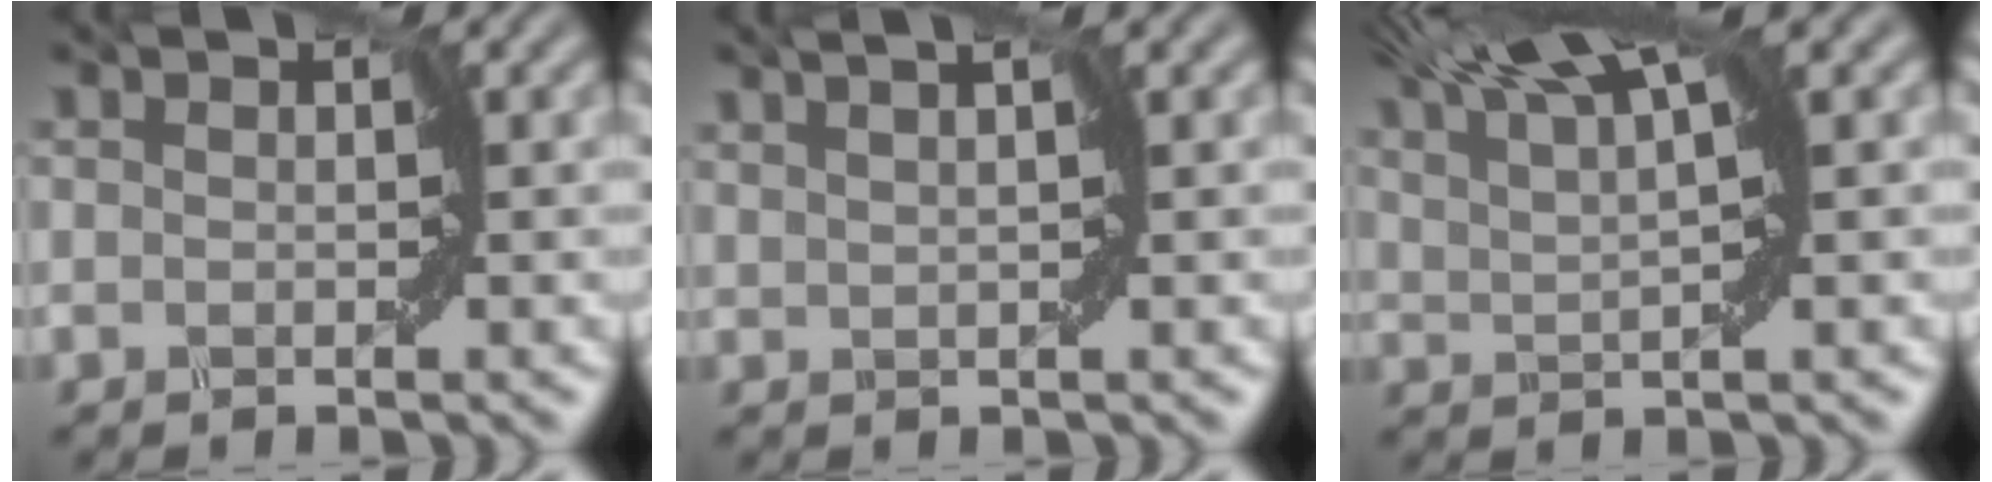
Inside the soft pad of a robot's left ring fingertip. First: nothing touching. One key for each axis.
{"total": 1.0, "fx": 0.6, "fy": -0.7, "fz": 0.1, "tx": -0.011, "ty": -0.004, "tz": 0.020}
{"total": 5.7, "fx": 4.5, "fy": 0.6, "fz": 3.4, "tx": -0.056, "ty": 0.023, "tz": 0.070}